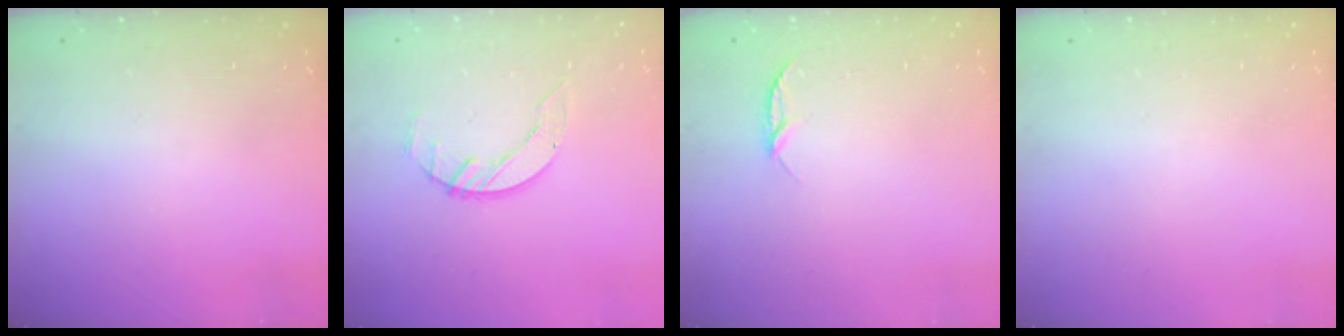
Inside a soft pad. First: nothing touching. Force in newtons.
{"total": 3.3, "press": 3.3, "slide": 0.4}
{"total": 4.0, "press": 4.0, "slide": 0.4}
{"total": 0.0}